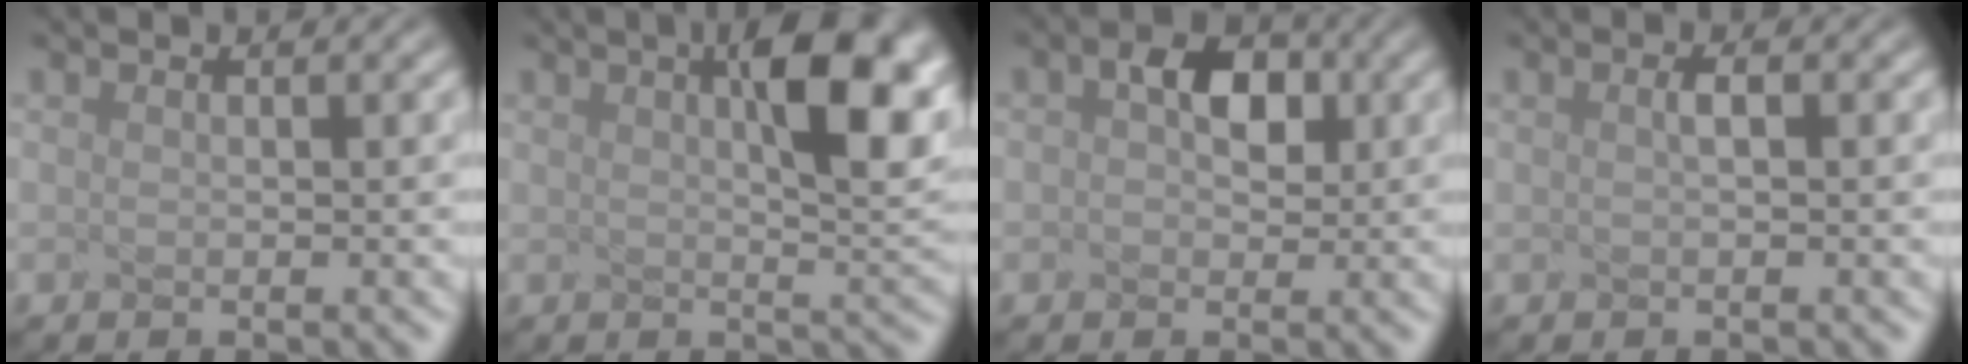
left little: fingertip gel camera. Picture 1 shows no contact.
{"total": 7.9, "force": [2.1, 1.5, 7.4], "torque": [-0.115, 0.008, 0.065]}
{"total": 1.1, "force": [-0.5, 0.6, 0.8], "torque": [-0.048, -0.004, 0.030]}
{"total": 1.3, "force": [-1.1, -0.7, 0.0], "torque": [-0.025, -0.004, 0.013]}